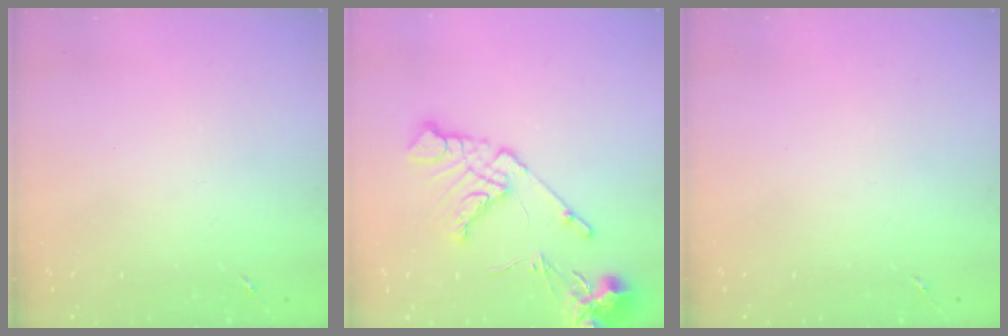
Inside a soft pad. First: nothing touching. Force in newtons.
{"total": 15.5, "press": 15.4, "slide": 2.0}
{"total": 0.0}